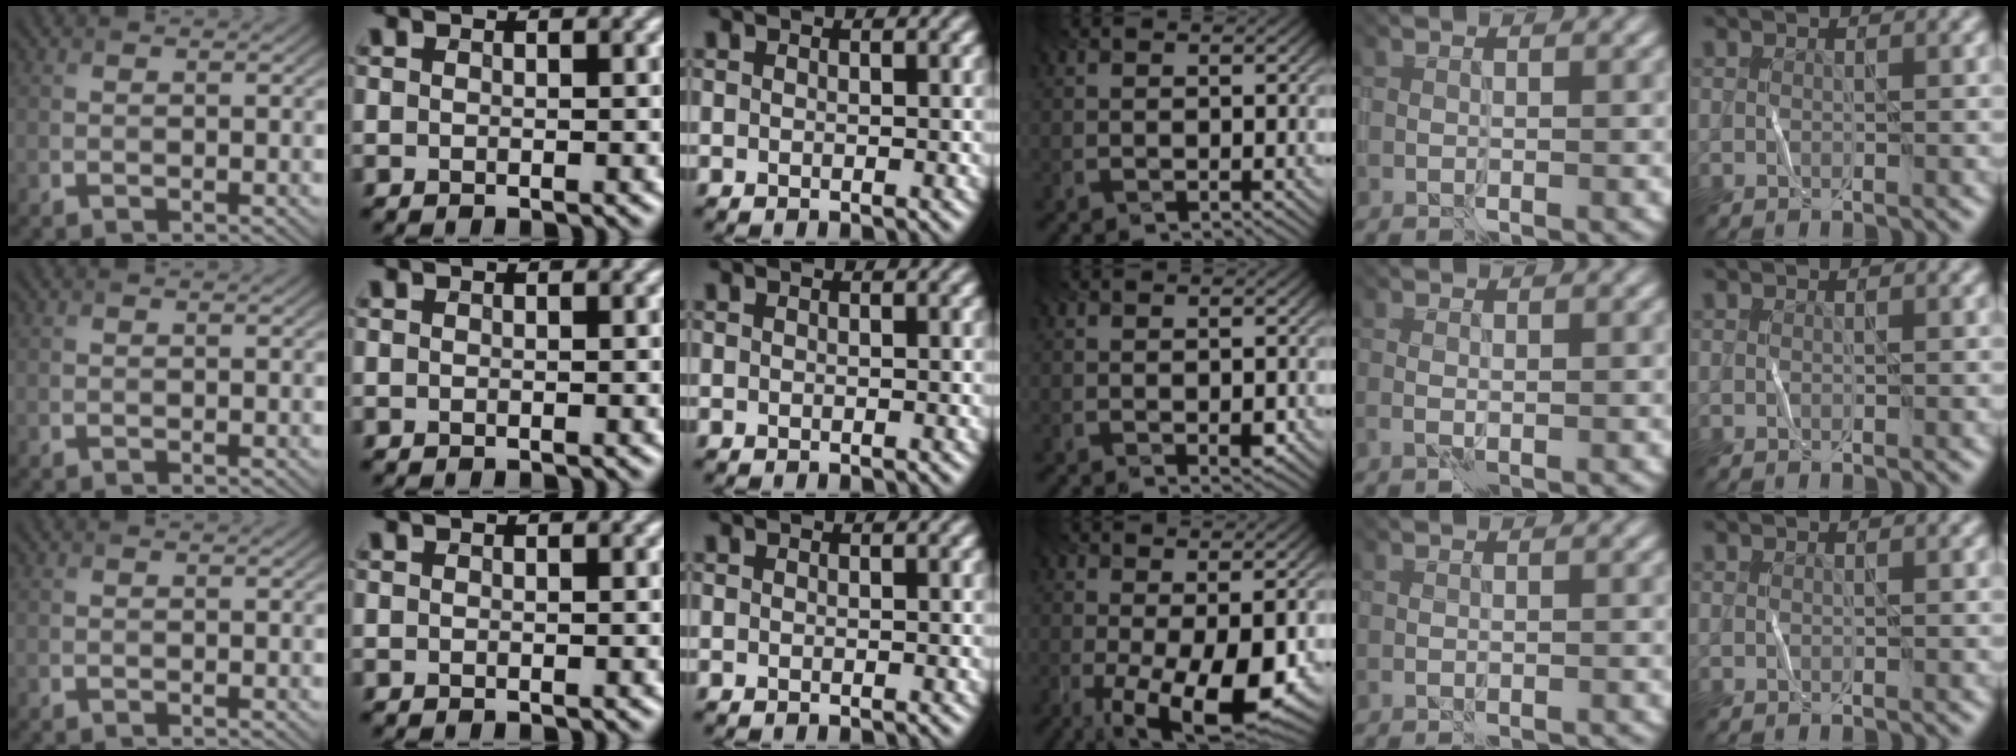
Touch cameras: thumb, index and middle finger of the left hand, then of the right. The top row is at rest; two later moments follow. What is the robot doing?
{"motion": "fold", "object": "bandana"}